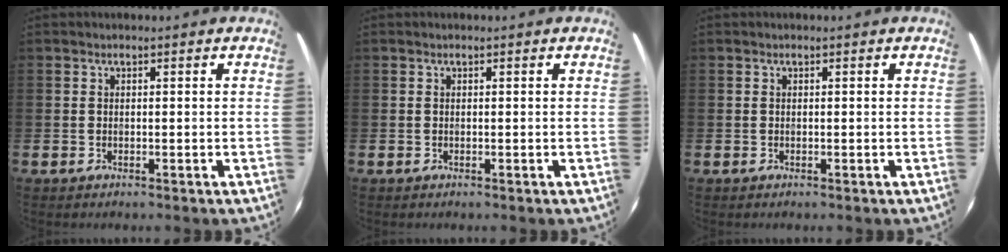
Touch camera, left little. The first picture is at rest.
{"total": 0.0}
{"total": 0.0}